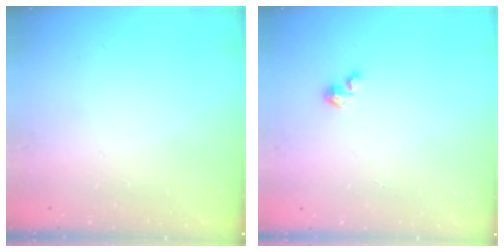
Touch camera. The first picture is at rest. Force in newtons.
{"total": 1.2, "press": 1.2, "slide": 0.2}